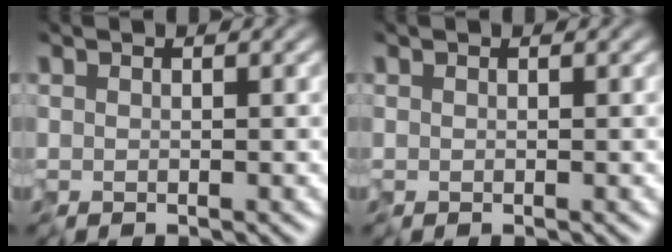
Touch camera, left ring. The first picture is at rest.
{"total": 0.0}